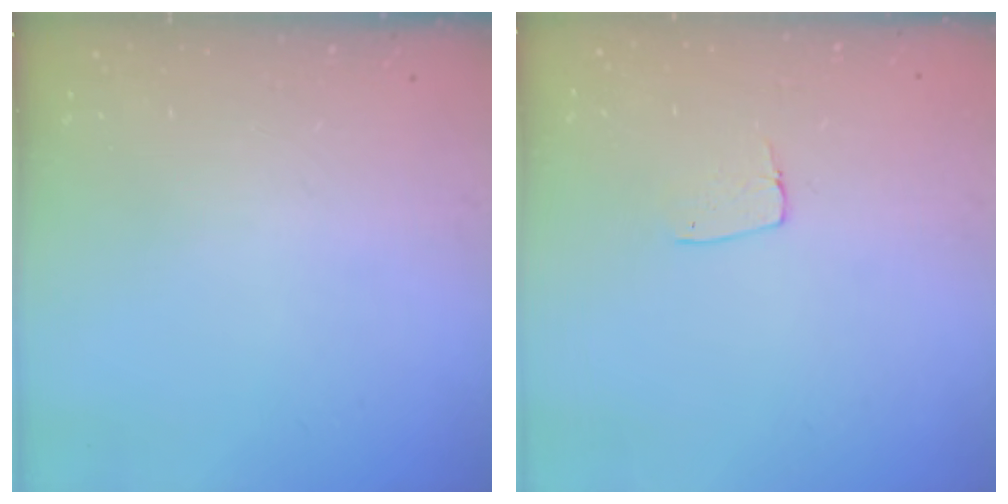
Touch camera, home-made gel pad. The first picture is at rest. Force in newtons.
{"total": 5.5, "press": 5.5, "slide": 0.4}